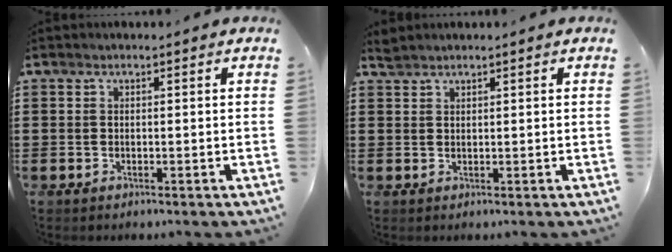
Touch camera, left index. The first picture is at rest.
{"total": 1.1, "force": [1.0, 0.1, 0.2], "torque": [-0.006, -0.001, 0.021]}